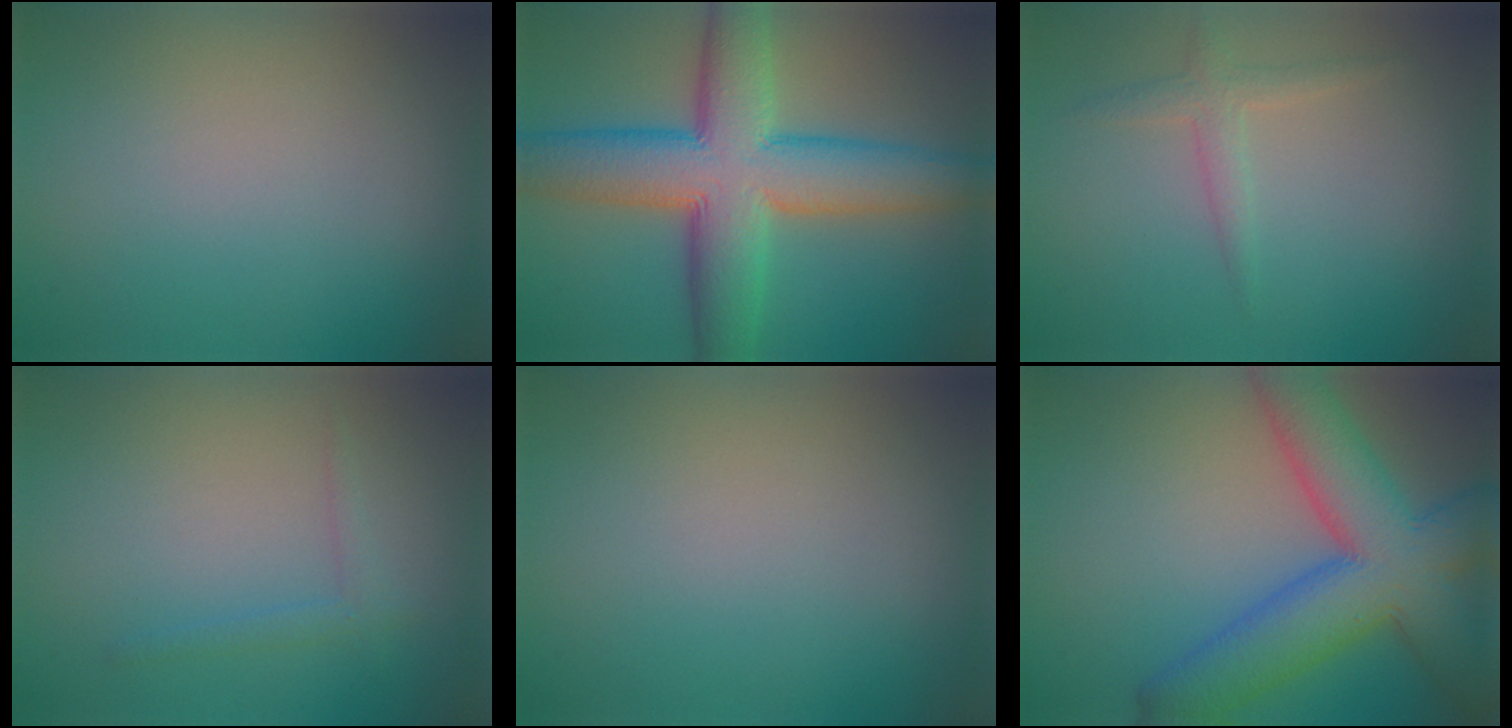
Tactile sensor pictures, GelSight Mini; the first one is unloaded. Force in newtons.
{"total": 11.0, "press": 11.0, "slide": 0.5}
{"total": 1.8, "press": 1.8, "slide": 0.0}
{"total": 1.2, "press": 1.2, "slide": 0.1}
{"total": 0.0}
{"total": 10.2, "press": 10.2, "slide": 0.6}